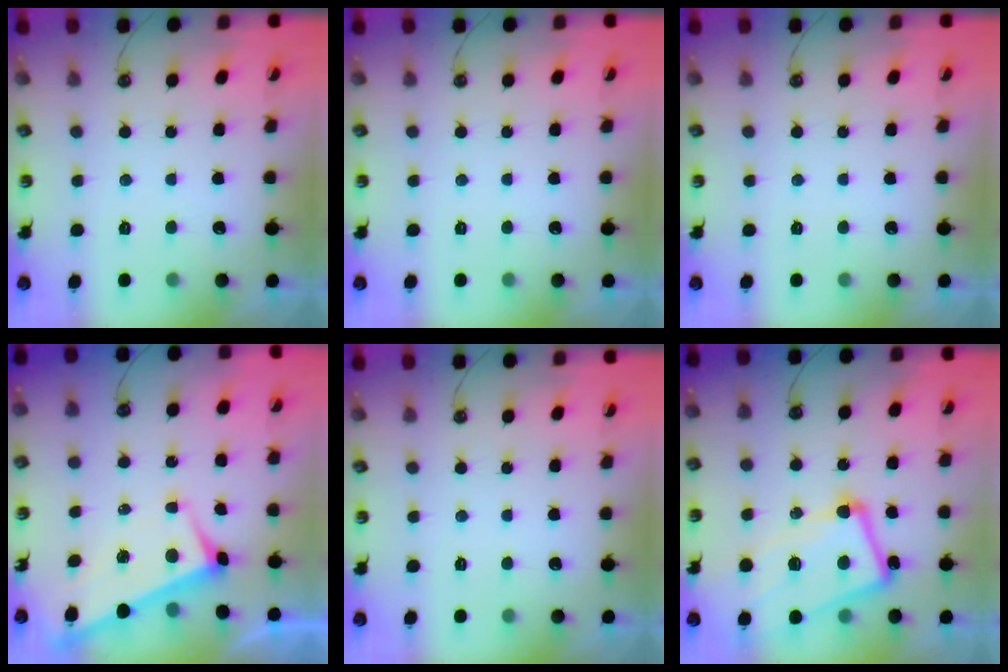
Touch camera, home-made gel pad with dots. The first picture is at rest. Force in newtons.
{"total": 0.0}
{"total": 0.0}
{"total": 3.2, "press": 3.1, "slide": 0.8}
{"total": 0.0}
{"total": 10.2, "press": 10.1, "slide": 1.5}